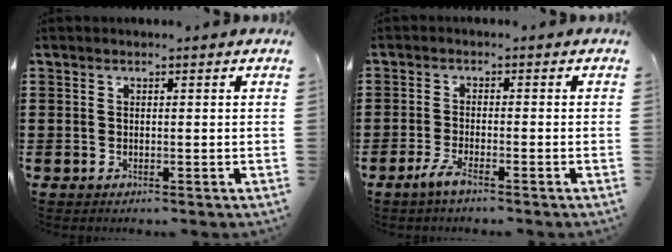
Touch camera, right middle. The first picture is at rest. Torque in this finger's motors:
{"motor_torque": [0.23, 0.03, 0.16, 0.08]}